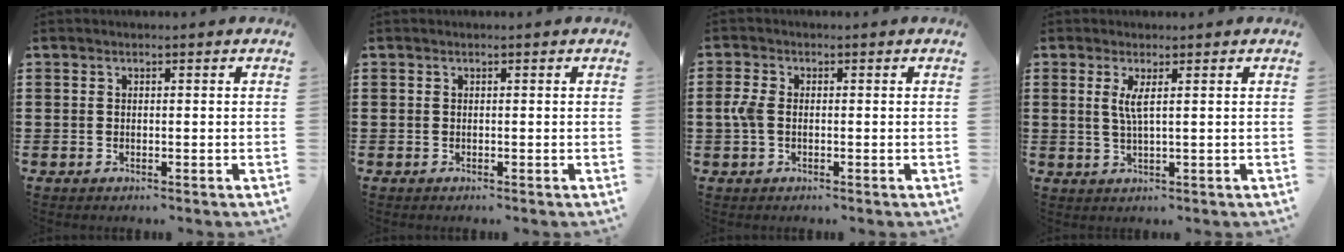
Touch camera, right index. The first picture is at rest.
{"total": 0.0}
{"total": 3.0, "force": [-0.3, 1.8, 2.3], "torque": [-0.069, -0.002, -0.013]}
{"total": 2.8, "force": [0.8, -0.1, 2.6], "torque": [-0.056, -0.005, 0.012]}